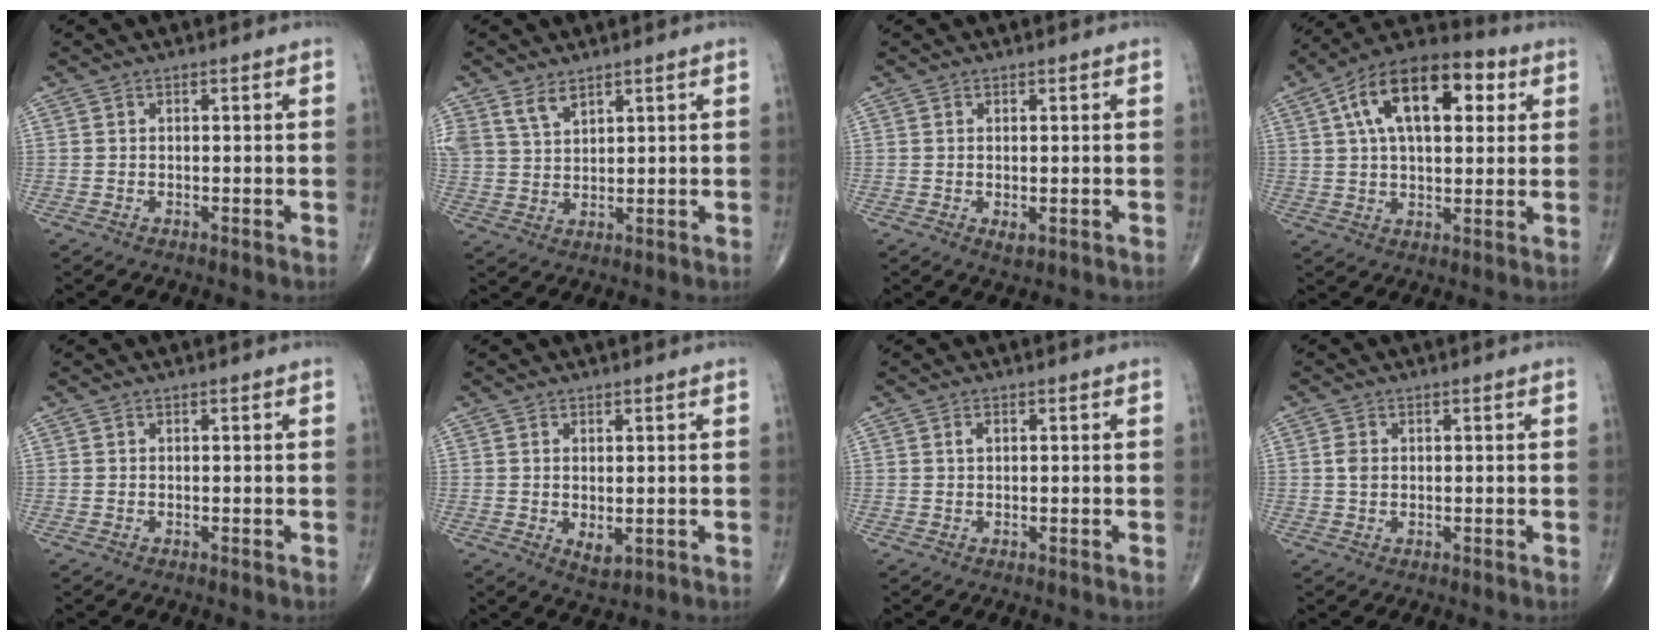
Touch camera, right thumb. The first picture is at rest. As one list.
[{"total": 4.8, "force": [3.5, 2.5, 2.2], "torque": [-0.034, -0.017, 0.076]}, {"total": 1.6, "force": [-0.3, 0.8, 1.4], "torque": [-0.021, -0.004, 0.000]}, {"total": 19.0, "force": [6.1, 9.8, 15.1], "torque": [-0.228, 0.016, 0.091]}, {"total": 0.0}, {"total": 3.1, "force": [-0.3, 1.6, 2.6], "torque": [-0.034, -0.009, 0.004]}, {"total": 1.0, "force": [0.3, 0.6, 0.7], "torque": [-0.014, 0.004, 0.006]}, {"total": 1.8, "force": [0.2, 1.4, 1.2], "torque": [-0.018, 0.001, 0.003]}]